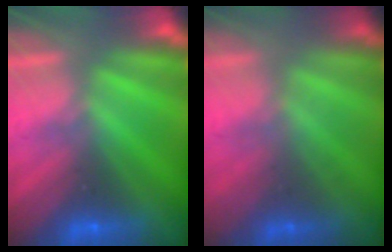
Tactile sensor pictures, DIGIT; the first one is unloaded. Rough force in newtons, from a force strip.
{"total": 1.5}